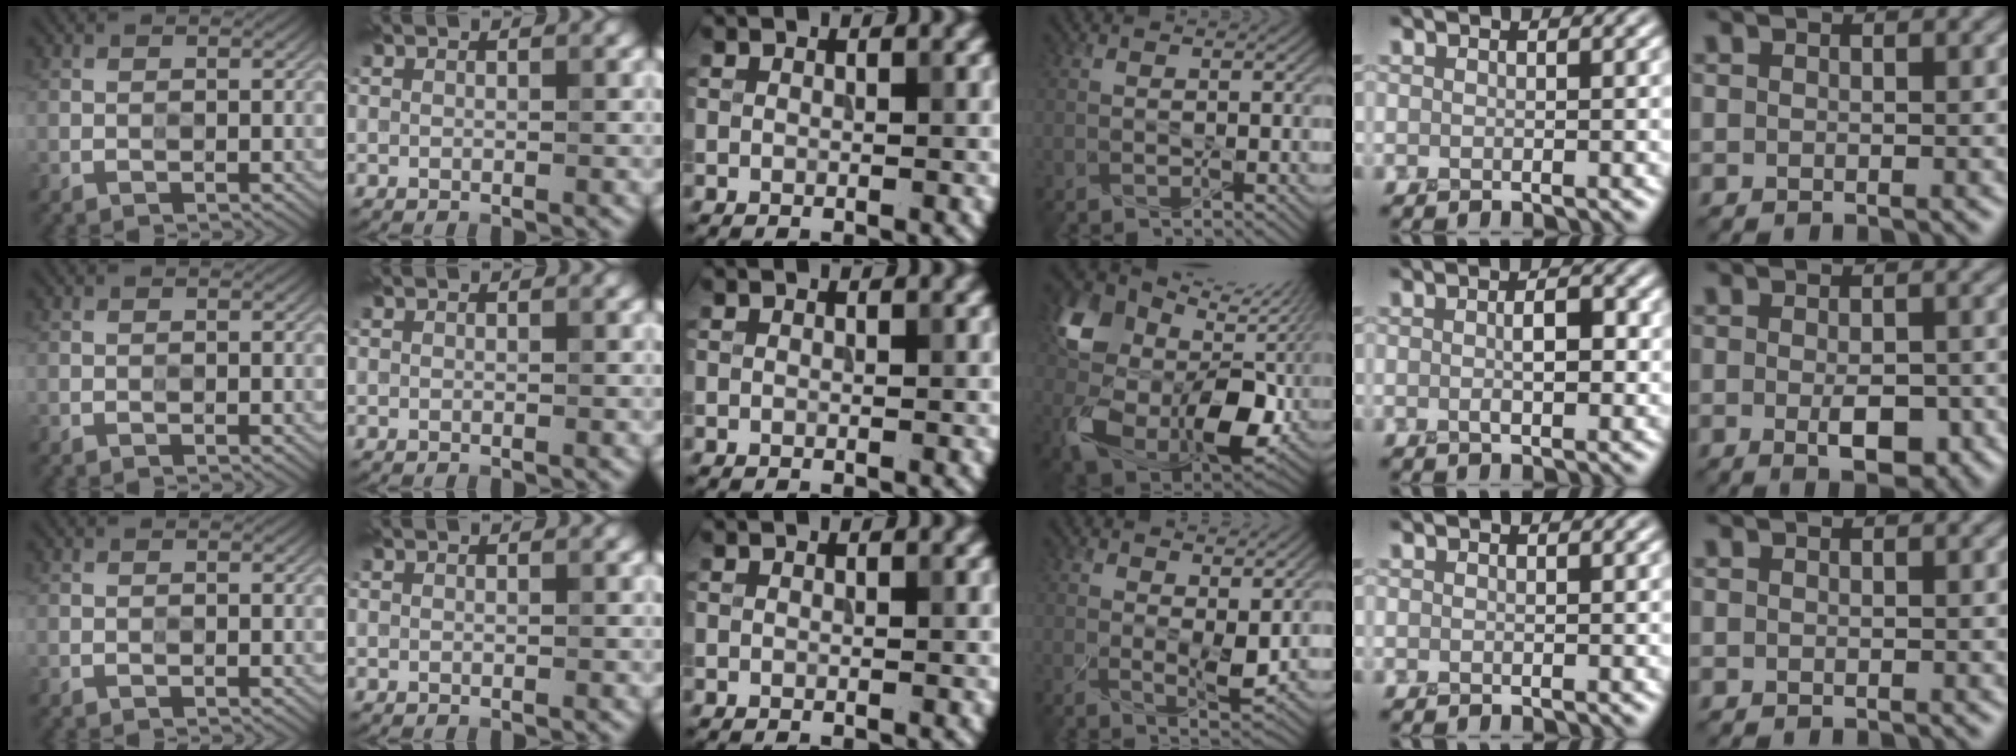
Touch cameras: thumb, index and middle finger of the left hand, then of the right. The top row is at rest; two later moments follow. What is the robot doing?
{"motion": "squeeze", "object": "stress ball aka squeeze ball"}